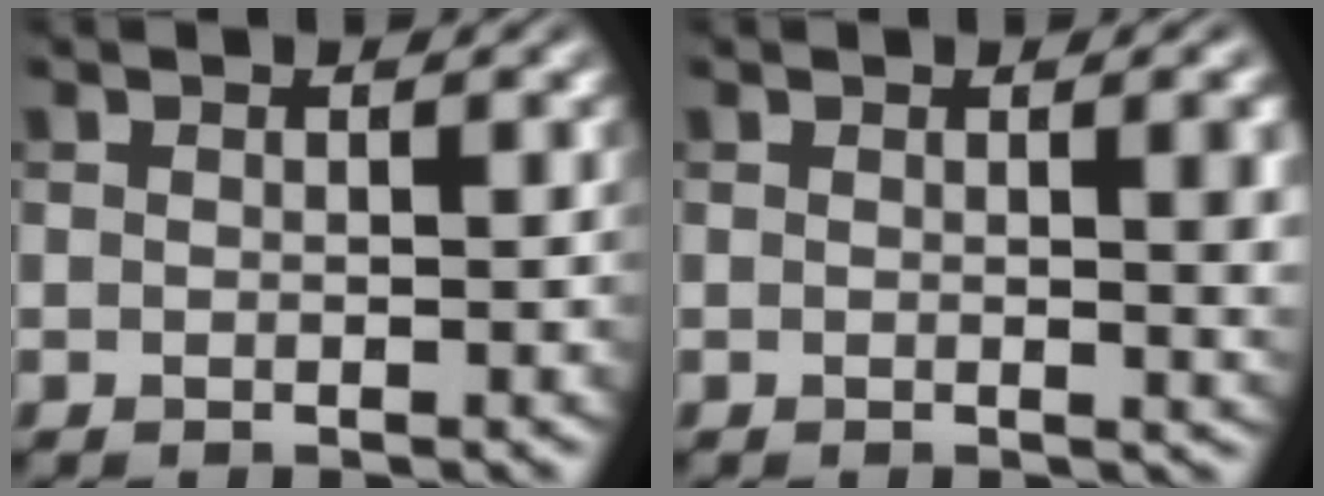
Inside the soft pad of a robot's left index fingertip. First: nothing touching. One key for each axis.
{"total": 3.7, "fx": 0.5, "fy": 1.1, "fz": 3.4, "tx": -0.032, "ty": 0.003, "tz": 0.006}